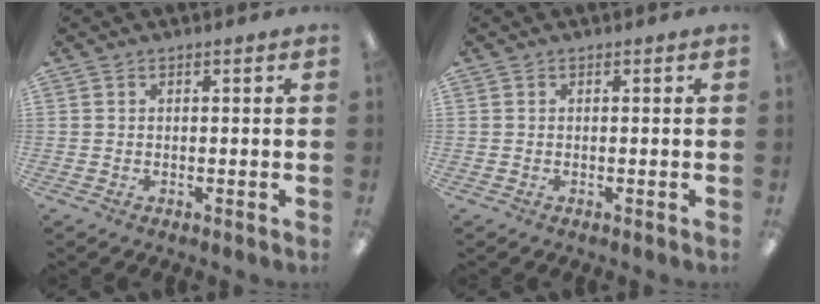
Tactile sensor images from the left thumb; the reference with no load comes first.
{"total": 0.0}